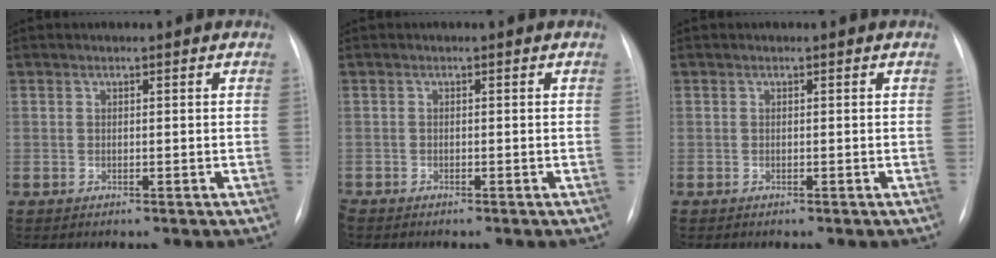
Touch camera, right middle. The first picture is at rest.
{"total": 0.8, "force": [-0.8, 0.1, 0.1], "torque": [-0.004, -0.003, -0.015]}
{"total": 0.0}